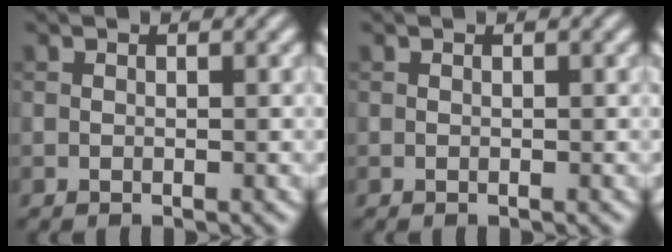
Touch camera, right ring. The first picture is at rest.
{"total": 0.0}